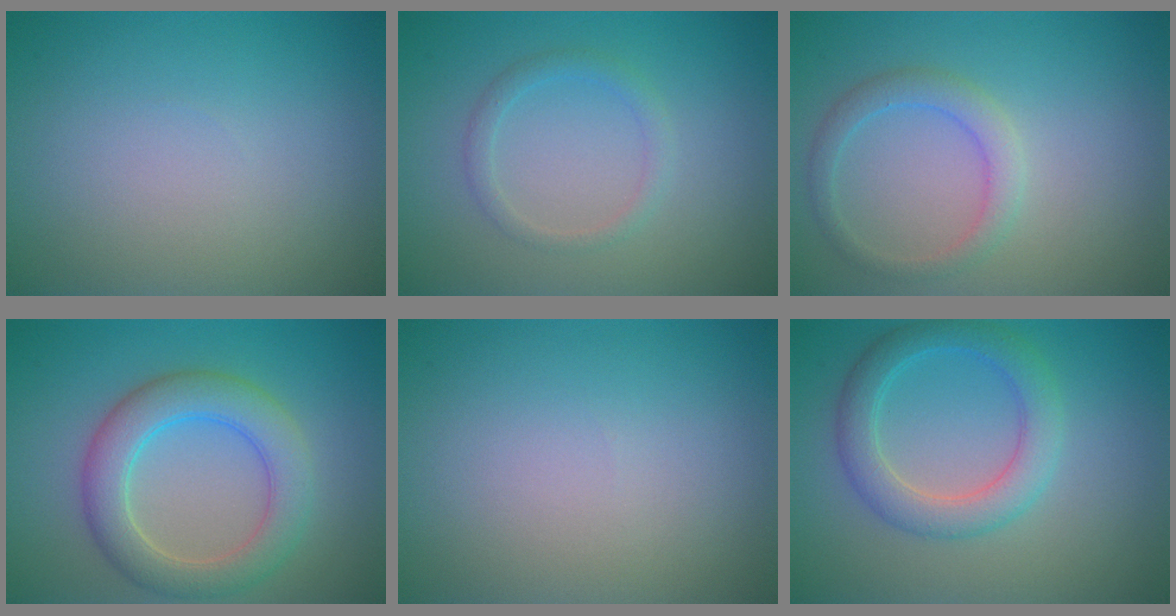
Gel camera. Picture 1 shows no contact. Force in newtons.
{"total": 1.6, "press": 1.6, "slide": 0.0}
{"total": 2.3, "press": 2.3, "slide": 0.2}
{"total": 5.3, "press": 5.3, "slide": 0.2}
{"total": 0.0}
{"total": 4.1, "press": 4.1, "slide": 0.1}